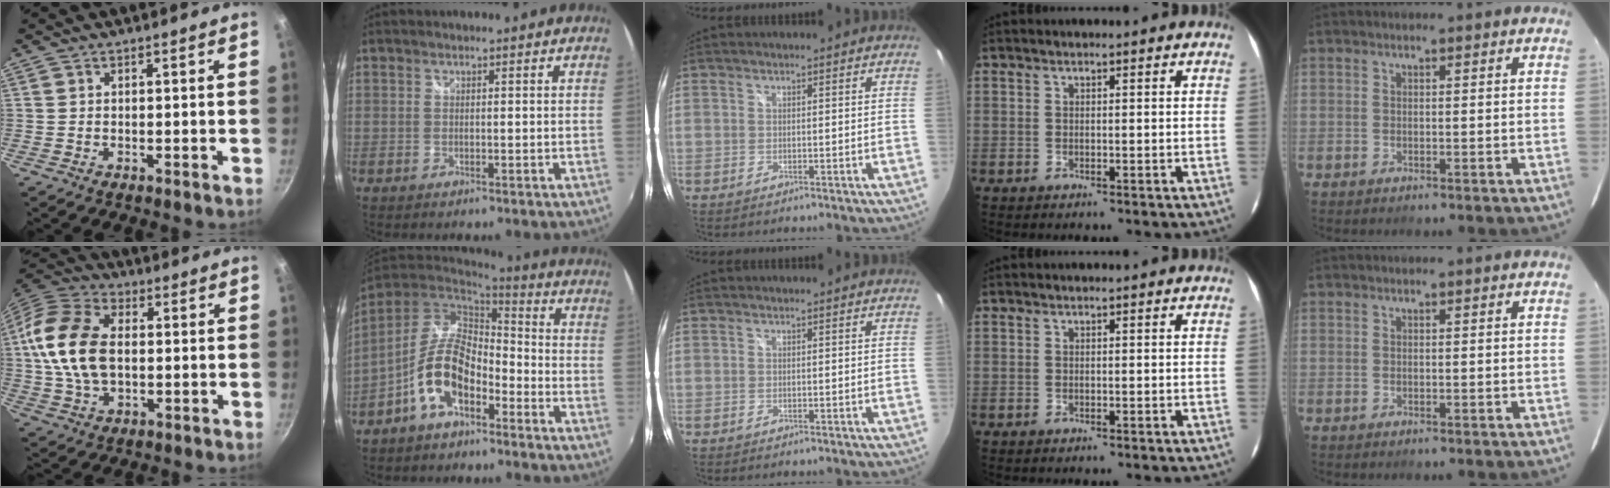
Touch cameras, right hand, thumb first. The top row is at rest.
{"thumb": {"total": 16.6, "force": [0.8, 10.6, 12.7], "torque": [-0.236, 0.021, 0.001]}, "index": {"total": 11.9, "force": [-5.7, 5.9, 8.6], "torque": [-0.178, 0.011, -0.105]}}